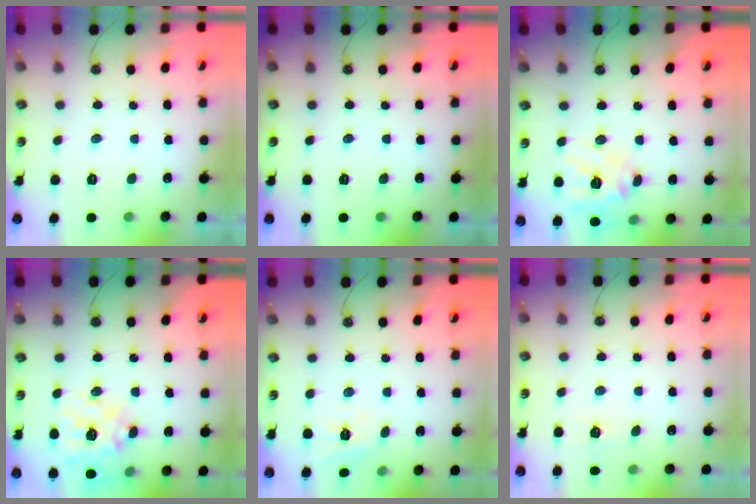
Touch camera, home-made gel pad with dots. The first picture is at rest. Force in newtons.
{"total": 0.0}
{"total": 14.8, "press": 14.6, "slide": 2.1}
{"total": 17.9, "press": 17.7, "slide": 2.6}
{"total": 5.8, "press": 5.8, "slide": 0.5}
{"total": 4.9, "press": 4.9, "slide": 0.5}